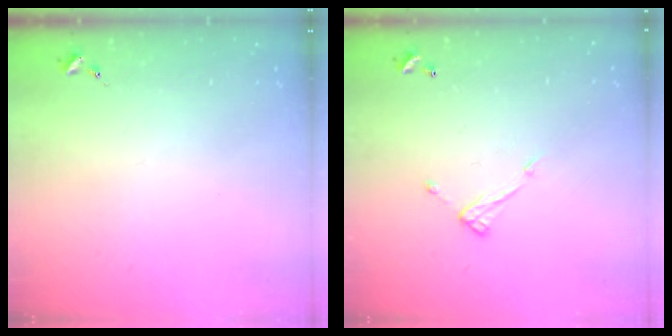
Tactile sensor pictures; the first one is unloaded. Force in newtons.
{"total": 8.2, "press": 8.1, "slide": 0.4}